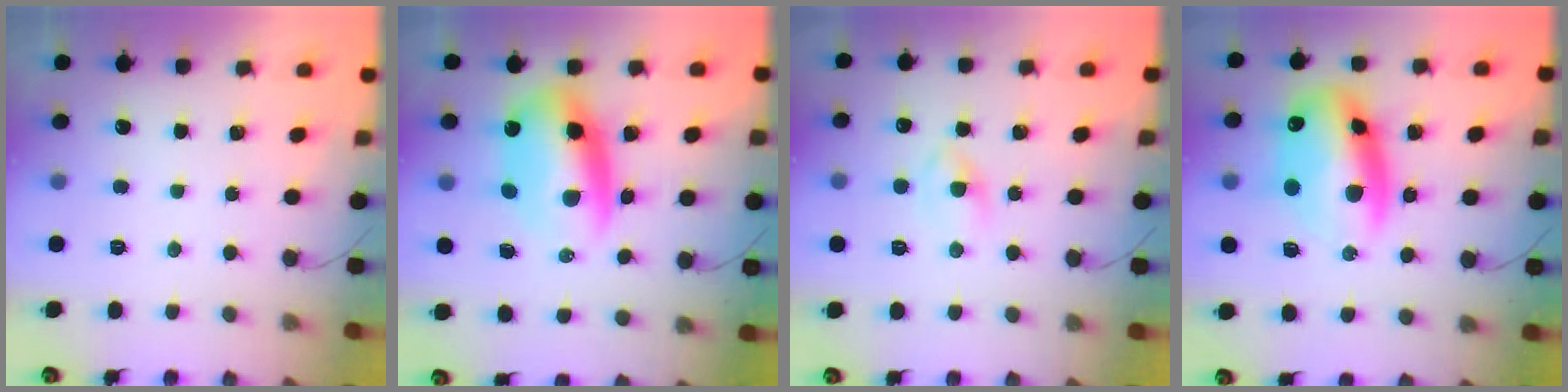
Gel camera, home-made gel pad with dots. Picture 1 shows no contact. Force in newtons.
{"total": 11.0, "press": 10.7, "slide": 2.7}
{"total": 2.9, "press": 2.6, "slide": 1.3}
{"total": 15.5, "press": 15.1, "slide": 3.5}